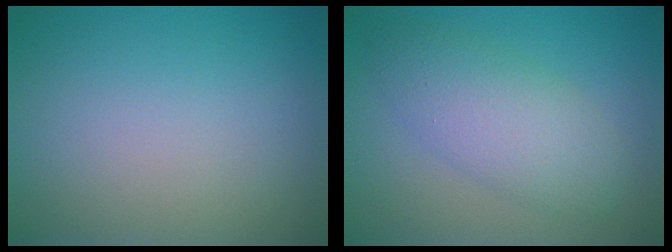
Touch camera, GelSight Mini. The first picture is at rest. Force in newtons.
{"total": 4.8, "press": 4.8, "slide": 0.1}